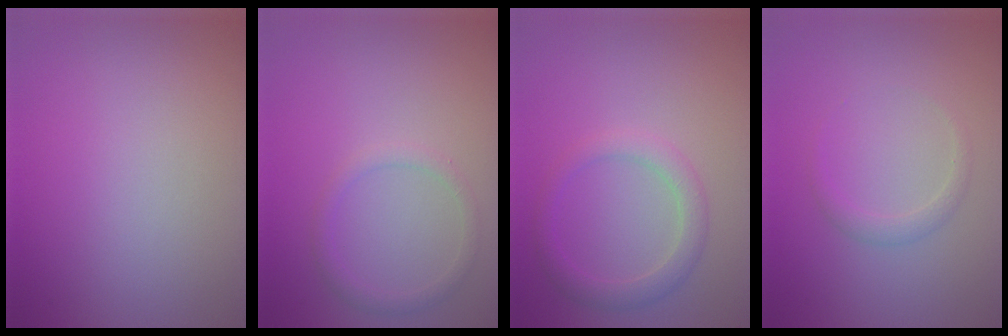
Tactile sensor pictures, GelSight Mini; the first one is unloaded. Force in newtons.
{"total": 1.4, "press": 1.4, "slide": 0.2}
{"total": 2.4, "press": 2.4, "slide": 0.2}
{"total": 1.2, "press": 1.2, "slide": 0.1}